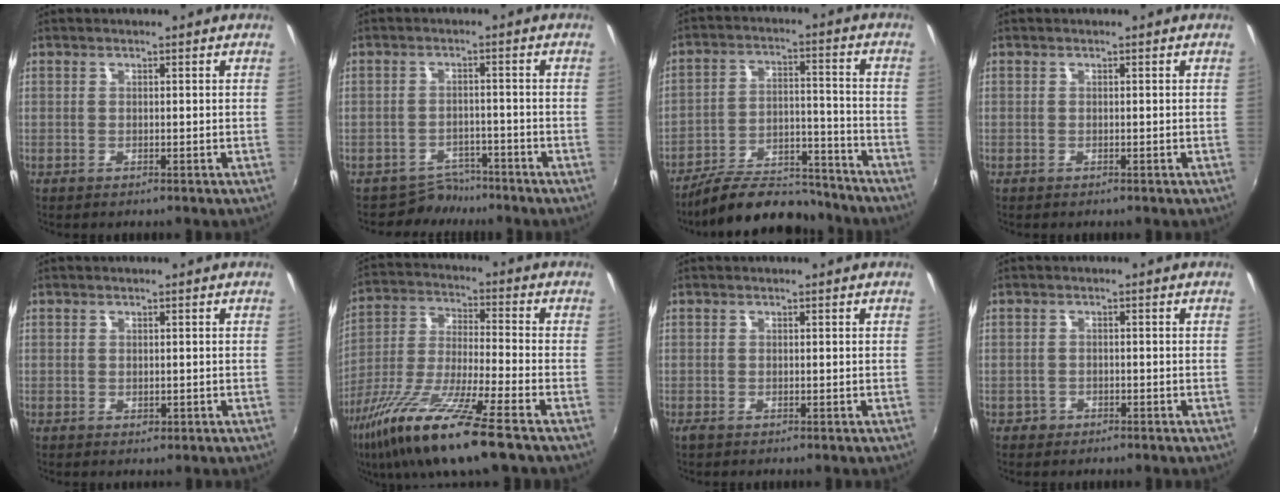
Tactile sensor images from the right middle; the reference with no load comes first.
{"total": 4.3, "force": [-3.8, 2.0, -0.7], "torque": [0.008, 0.013, -0.060]}
{"total": 17.4, "force": [-15.4, 4.9, 6.5], "torque": [-0.125, 0.010, -0.224]}
{"total": 0.0}
{"total": 0.6, "force": [-0.1, 0.6, 0.2], "torque": [0.000, -0.003, -0.002]}
{"total": 18.2, "force": [-11.8, 1.6, 13.8], "torque": [-0.281, -0.041, -0.221]}
{"total": 0.6, "force": [-0.3, 0.3, 0.4], "torque": [-0.008, -0.003, -0.007]}
{"total": 1.7, "force": [-1.1, 1.2, 0.3], "torque": [-0.012, -0.002, -0.019]}